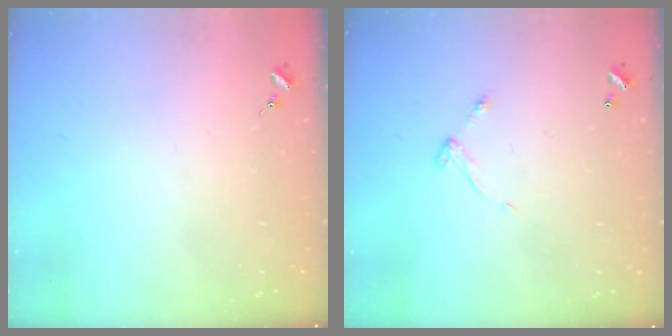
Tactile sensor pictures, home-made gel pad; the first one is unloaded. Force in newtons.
{"total": 5.7, "press": 5.7, "slide": 0.5}